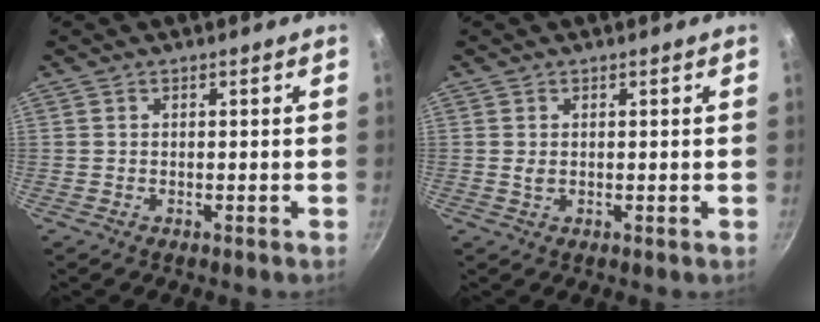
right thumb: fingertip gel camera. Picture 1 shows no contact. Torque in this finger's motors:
{"motor_torque": [0.09, -0.09, 0.15, -0.05, -0.02]}